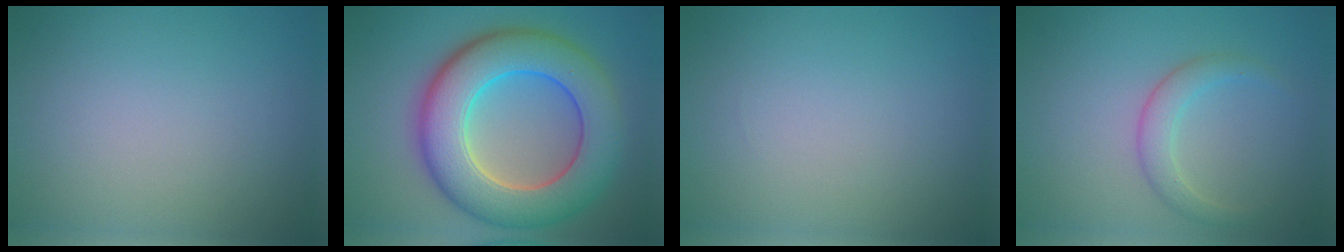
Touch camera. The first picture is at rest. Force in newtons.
{"total": 11.0, "press": 10.9, "slide": 0.5}
{"total": 0.0}
{"total": 2.3, "press": 2.3, "slide": 0.1}